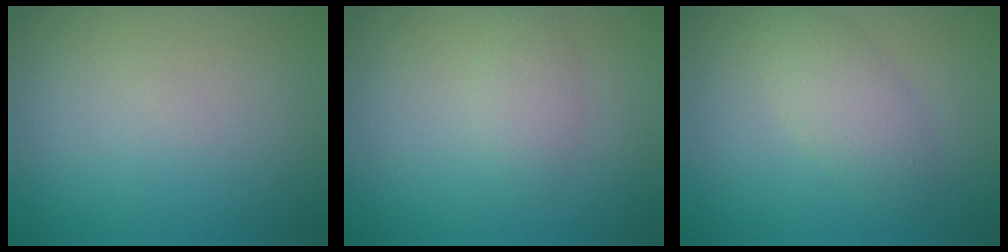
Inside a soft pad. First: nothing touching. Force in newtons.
{"total": 1.8, "press": 1.8, "slide": 0.0}
{"total": 2.9, "press": 2.9, "slide": 0.1}